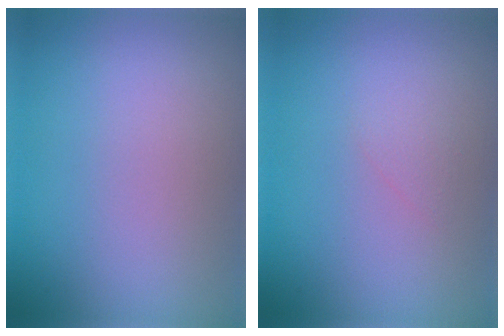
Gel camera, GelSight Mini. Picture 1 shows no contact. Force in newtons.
{"total": 0.7, "press": 0.7, "slide": 0.1}